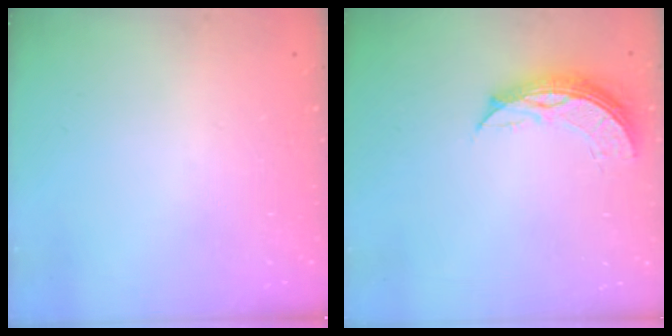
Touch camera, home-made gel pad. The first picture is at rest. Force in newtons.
{"total": 8.8, "press": 8.7, "slide": 0.6}